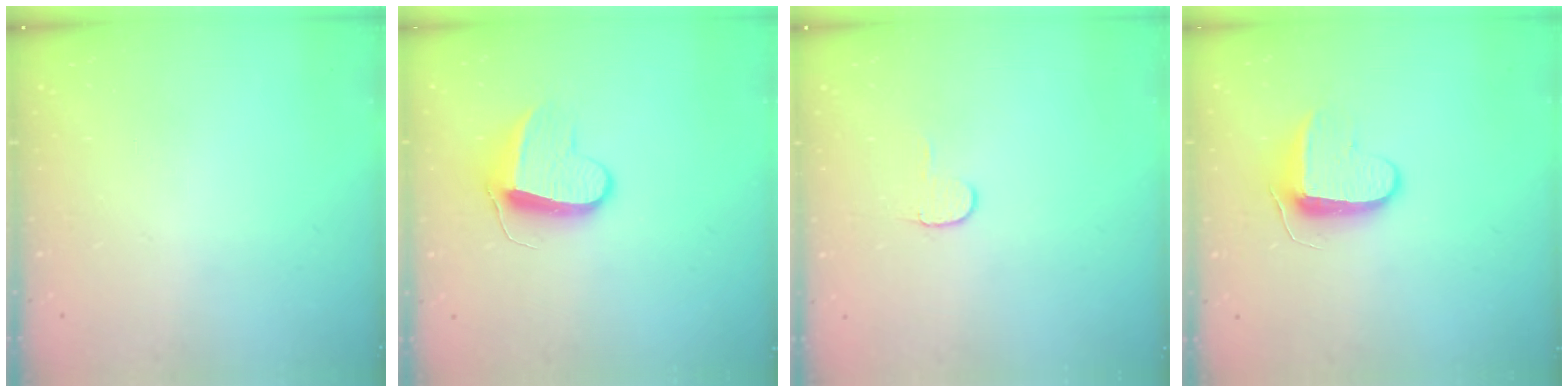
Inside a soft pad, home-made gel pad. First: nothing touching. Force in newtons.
{"total": 10.7, "press": 10.7, "slide": 0.7}
{"total": 4.7, "press": 4.7, "slide": 0.5}
{"total": 9.1, "press": 9.1, "slide": 0.8}